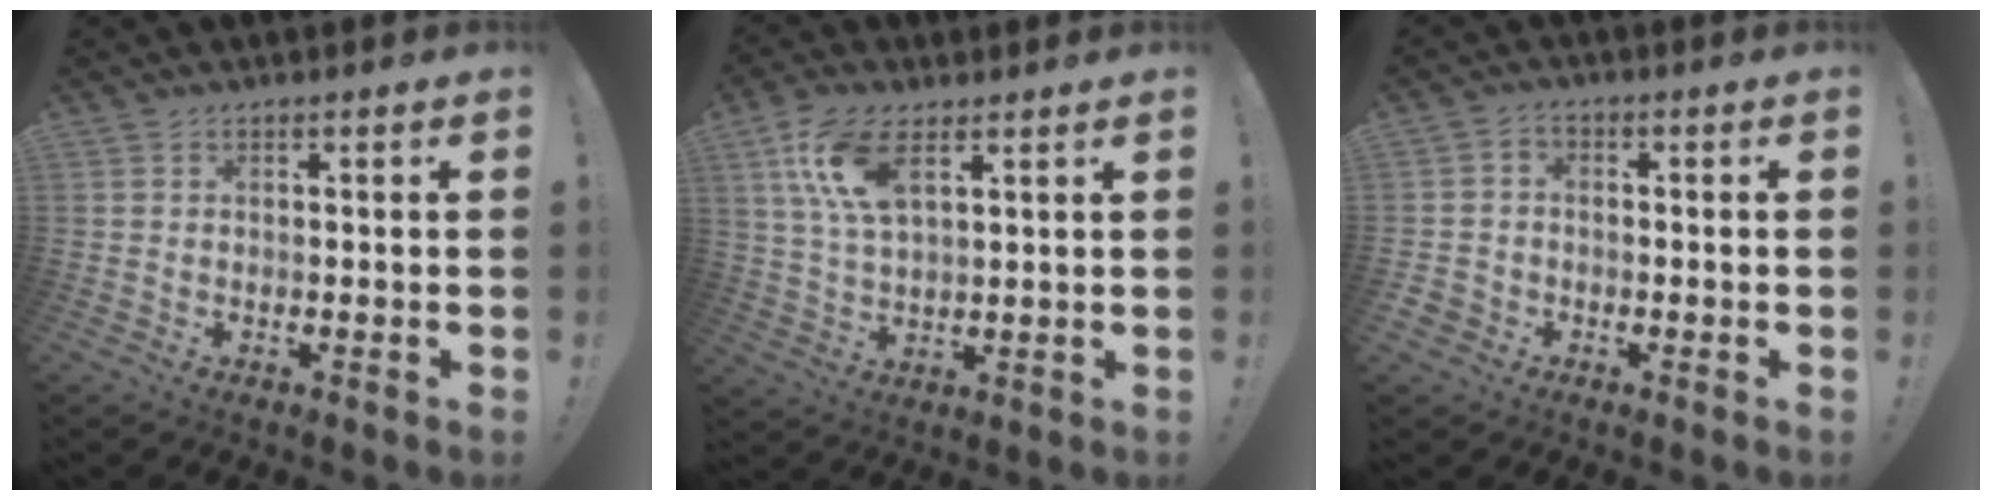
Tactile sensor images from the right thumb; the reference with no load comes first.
{"total": 11.4, "force": [5.7, 5.1, 8.4], "torque": [-0.169, -0.017, 0.106]}
{"total": 3.6, "force": [-1.5, 3.1, 1.1], "torque": [-0.017, 0.007, -0.029]}